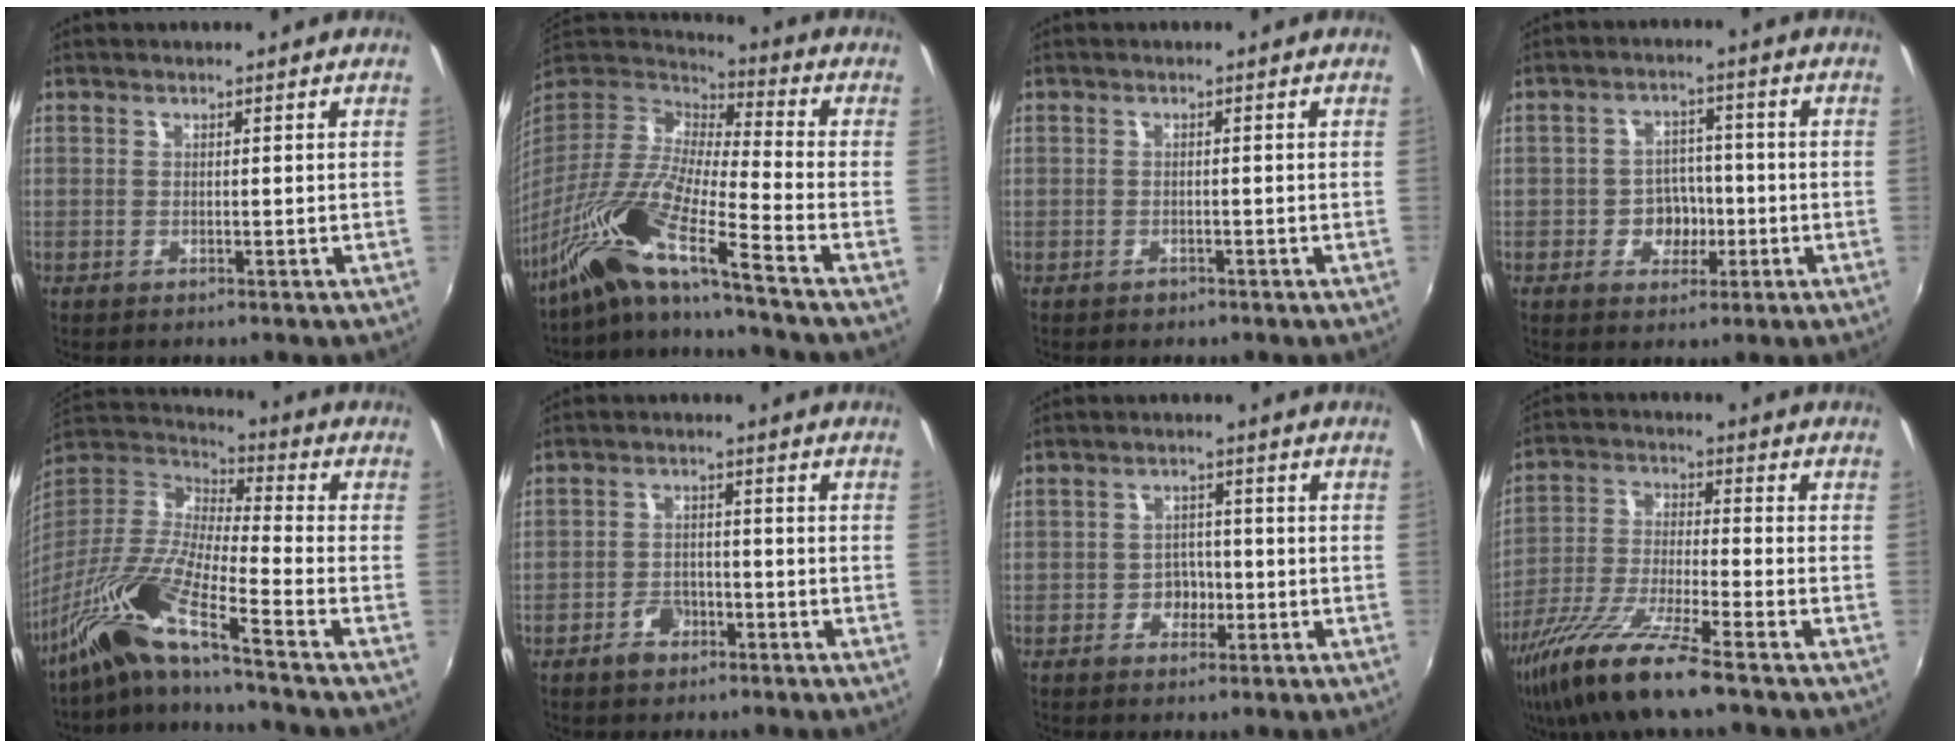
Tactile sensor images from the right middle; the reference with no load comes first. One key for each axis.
{"total": 16.6, "fx": -11.7, "fy": 0.3, "fz": 11.7, "tx": -0.219, "ty": -0.019, "tz": -0.244}
{"total": 1.1, "fx": -0.7, "fy": 0.8, "fz": 0.1, "tx": -0.004, "ty": -0.001, "tz": -0.011}
{"total": 5.3, "fx": -1.7, "fy": 4.6, "fz": 2.1, "tx": -0.040, "ty": 0.012, "tz": -0.020}
{"total": 15.1, "fx": -10.7, "fy": 0.5, "fz": 10.6, "tx": -0.206, "ty": -0.012, "tz": -0.224}
{"total": 4.4, "fx": -2.9, "fy": 2.9, "fz": 1.7, "tx": -0.044, "ty": 0.007, "tz": -0.044}
{"total": 3.4, "fx": -1.4, "fy": 3.0, "fz": 1.1, "tx": -0.019, "ty": 0.009, "tz": -0.020}
{"total": 14.0, "fx": -10.0, "fy": 1.2, "fz": 9.7, "tx": -0.203, "ty": -0.031, "tz": -0.190}